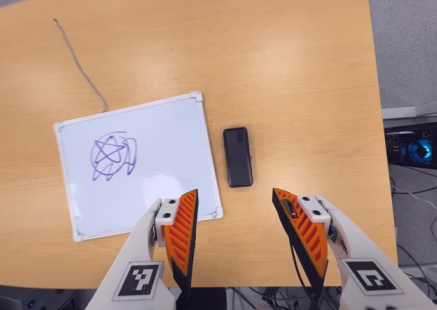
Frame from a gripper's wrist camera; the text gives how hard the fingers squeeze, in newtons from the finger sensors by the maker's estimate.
{"total": 0.0}